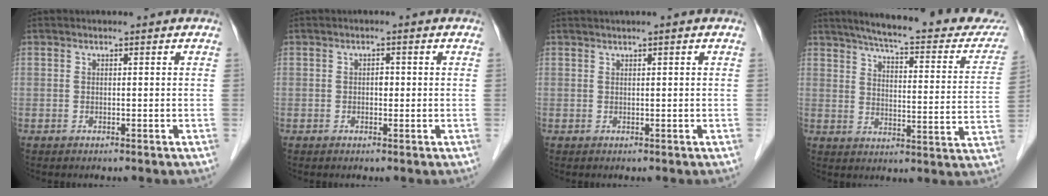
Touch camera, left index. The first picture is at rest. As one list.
[{"total": 1.0, "force": [-0.2, 0.6, 0.8], "torque": [-0.009, -0.001, -0.007]}, {"total": 1.1, "force": [0.6, -0.3, 0.9], "torque": [-0.021, 0.004, 0.017]}, {"total": 24.2, "force": [21.3, 3.5, 10.9], "torque": [-0.144, -0.045, 0.255]}]